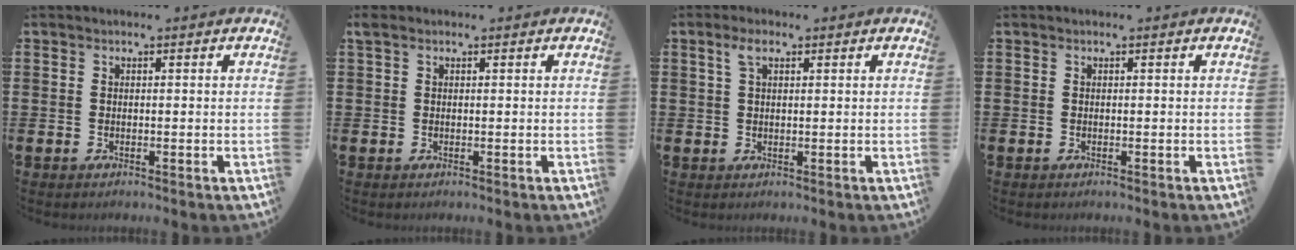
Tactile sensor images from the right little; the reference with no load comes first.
{"total": 0.6, "force": [0.3, 0.3, 0.4], "torque": [0.000, 0.001, 0.002]}
{"total": 2.4, "force": [1.2, 1.0, 1.9], "torque": [-0.031, 0.003, 0.017]}
{"total": 0.0}